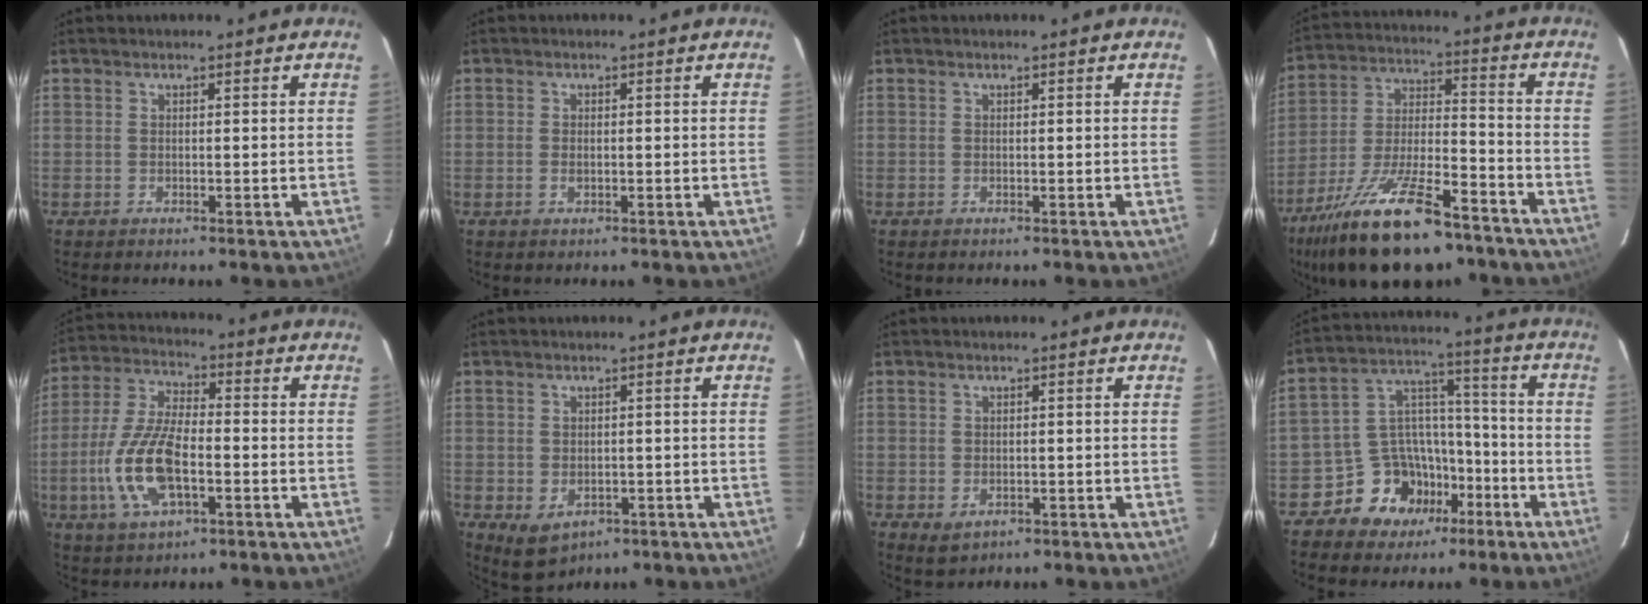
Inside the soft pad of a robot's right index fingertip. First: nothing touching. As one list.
[{"total": 1.2, "force": [-0.3, 0.7, 0.9], "torque": [-0.019, 0.000, -0.006]}, {"total": 0.0}, {"total": 22.6, "force": [-15.8, 7.6, 14.3], "torque": [-0.275, -0.025, -0.258]}, {"total": 14.0, "force": [-3.9, 5.8, 12.1], "torque": [-0.263, -0.002, -0.075]}, {"total": 5.1, "force": [-1.8, 3.9, 2.7], "torque": [-0.055, -0.010, -0.013]}, {"total": 2.9, "force": [-0.9, 2.3, 1.6], "torque": [-0.027, -0.005, -0.009]}, {"total": 12.8, "force": [-7.6, 9.6, 3.6], "torque": [-0.077, 0.052, -0.117]}]